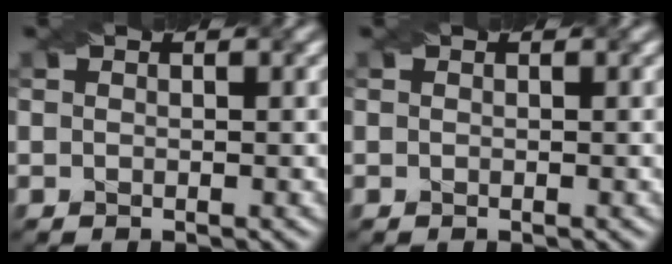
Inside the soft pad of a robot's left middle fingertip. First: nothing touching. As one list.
[{"total": 0.0}]